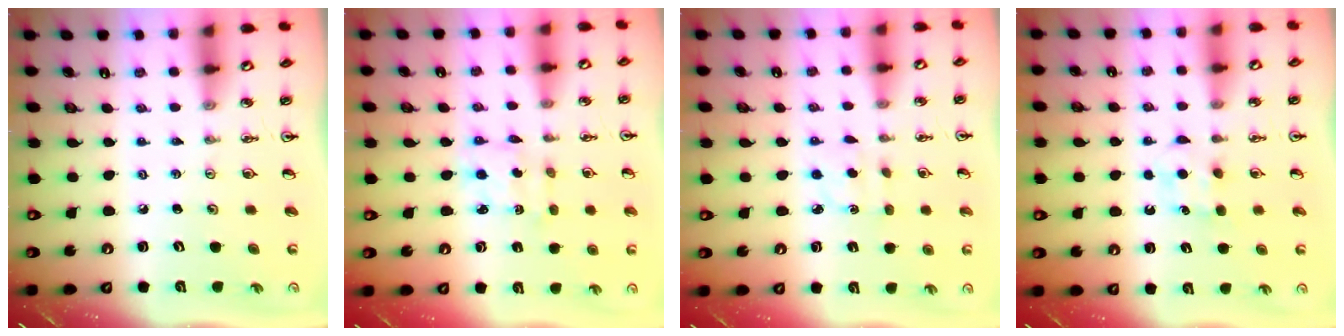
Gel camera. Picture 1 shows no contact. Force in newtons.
{"total": 2.3, "press": 2.2, "slide": 0.7}
{"total": 2.7, "press": 2.6, "slide": 0.4}
{"total": 5.2, "press": 5.1, "slide": 0.7}